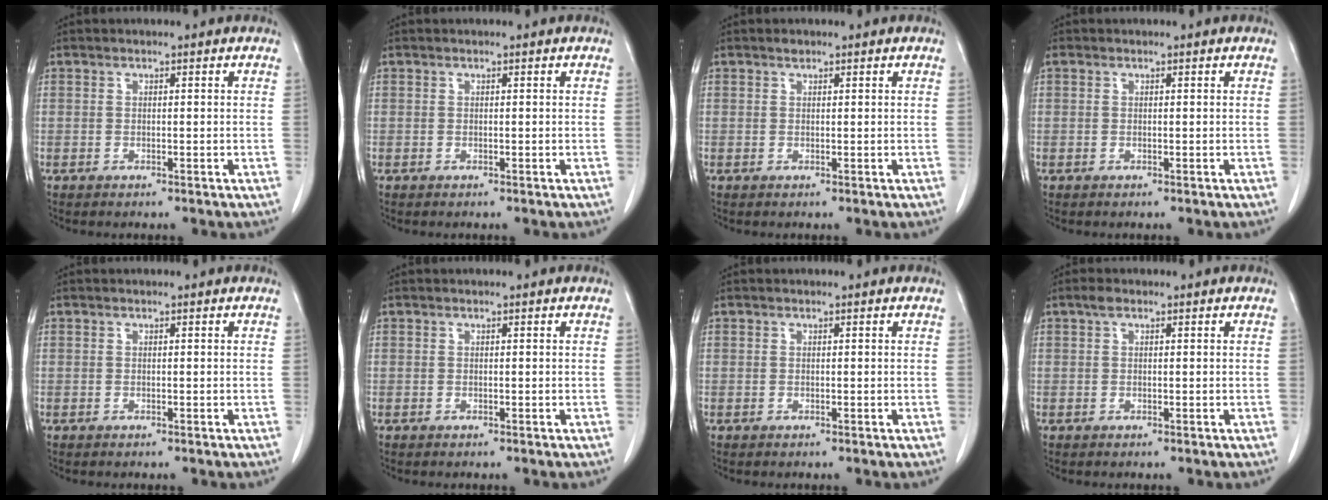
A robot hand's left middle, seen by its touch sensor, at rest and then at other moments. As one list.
[{"total": 0.0}, {"total": 0.7, "force": [0.5, 0.2, 0.3], "torque": [-0.010, 0.001, 0.009]}, {"total": 0.0}, {"total": 0.0}, {"total": 0.0}, {"total": 0.0}, {"total": 1.0, "force": [0.6, 0.4, 0.7], "torque": [-0.015, 0.011, 0.011]}]